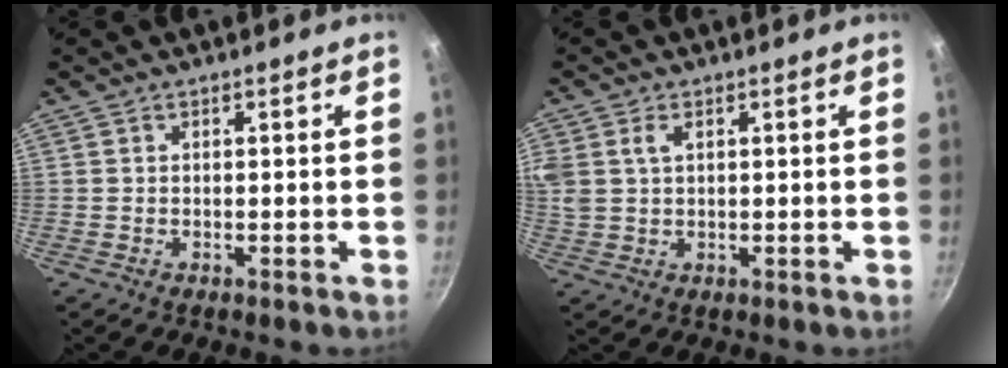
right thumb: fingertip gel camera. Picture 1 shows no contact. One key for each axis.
{"total": 5.7, "fx": 1.9, "fy": 3.6, "fz": 4.0, "tx": -0.106, "ty": 0.007, "tz": 0.045}